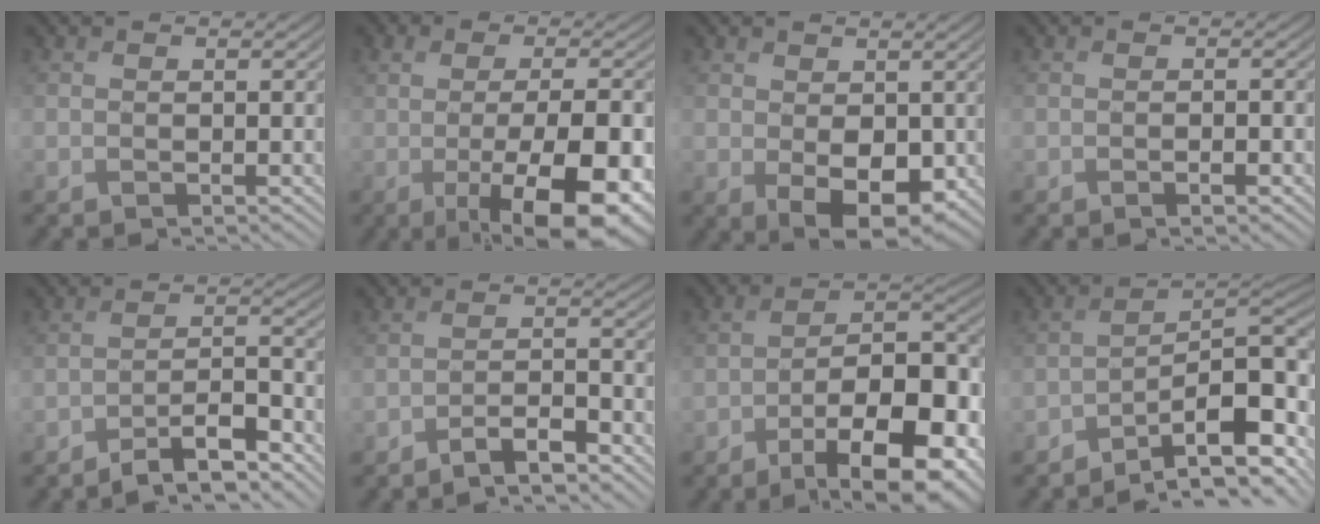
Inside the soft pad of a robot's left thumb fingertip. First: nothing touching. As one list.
[{"total": 12.8, "force": [-3.1, 5.0, 11.3], "torque": [-0.159, -0.014, -0.038]}, {"total": 6.0, "force": [-0.3, 3.8, 4.6], "torque": [-0.090, -0.018, 0.001]}, {"total": 1.3, "force": [-0.6, 0.3, 1.1], "torque": [-0.017, 0.000, -0.010]}, {"total": 5.8, "force": [-4.6, 1.2, 3.3], "torque": [-0.052, 0.009, -0.083]}, {"total": 3.7, "force": [-3.0, 0.7, 2.1], "torque": [-0.039, 0.007, -0.058]}, {"total": 14.7, "force": [-7.9, 6.1, 10.8], "torque": [-0.161, -0.006, -0.131]}, {"total": 12.9, "force": [-6.3, 4.9, 10.1], "torque": [-0.142, -0.007, -0.103]}]